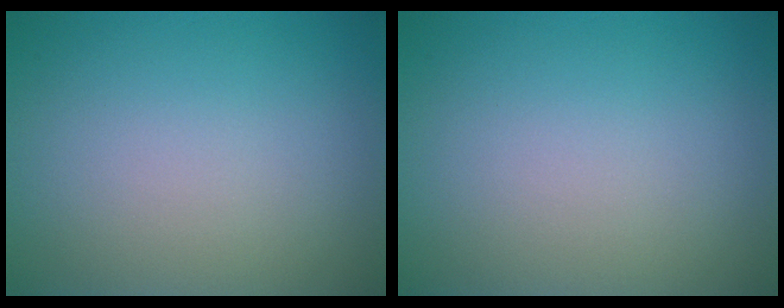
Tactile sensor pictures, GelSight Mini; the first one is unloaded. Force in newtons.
{"total": 0.0}